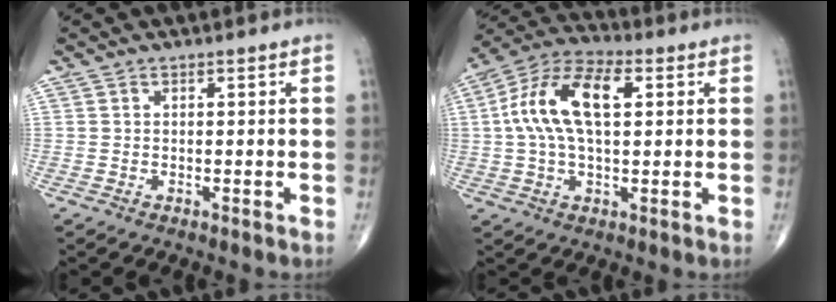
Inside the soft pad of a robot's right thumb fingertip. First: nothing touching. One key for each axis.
{"total": 14.7, "fx": 2.7, "fy": 7.4, "fz": 12.4, "tx": -0.247, "ty": 0.028, "tz": 0.045}